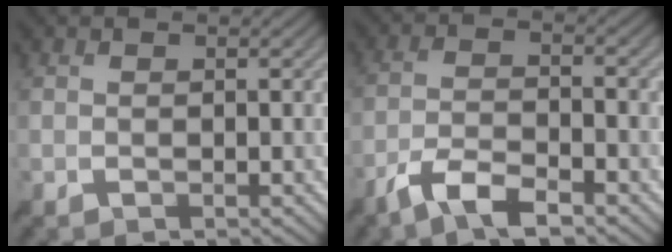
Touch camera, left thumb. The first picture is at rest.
{"total": 6.6, "force": [-4.7, 1.5, 4.3], "torque": [-0.086, 0.000, -0.096]}